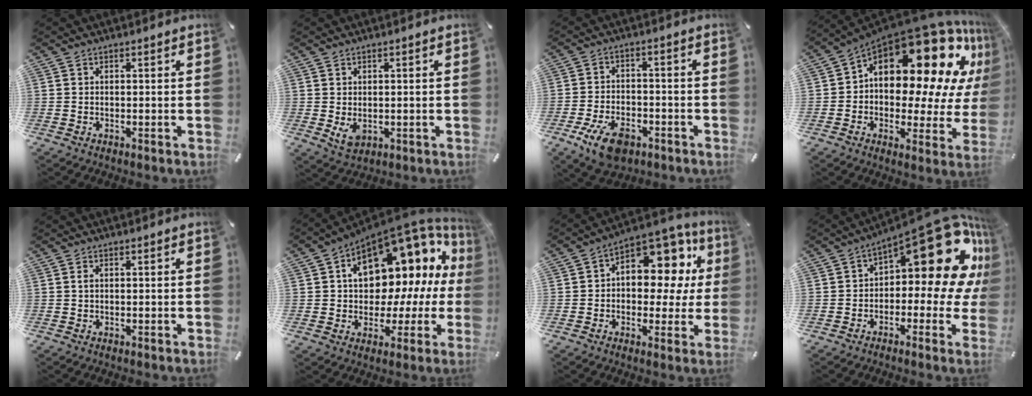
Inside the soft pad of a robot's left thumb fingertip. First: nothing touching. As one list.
[{"total": 3.6, "force": [-0.2, 2.7, 2.3], "torque": [-0.053, -0.007, -0.006]}, {"total": 9.4, "force": [-4.9, 5.4, 5.9], "torque": [-0.125, 0.016, -0.087]}, {"total": 23.1, "force": [11.3, 12.0, 16.1], "torque": [-0.228, -0.097, 0.189]}, {"total": 0.7, "force": [0.0, 0.2, 0.6], "torque": [-0.013, 0.001, 0.000]}, {"total": 16.1, "force": [5.7, 10.4, 10.9], "torque": [-0.148, -0.061, 0.089]}, {"total": 11.8, "force": [4.4, 8.1, 7.4], "torque": [-0.096, -0.047, 0.078]}, {"total": 21.9, "force": [9.5, 10.4, 16.8], "torque": [-0.202, -0.077, 0.162]}]